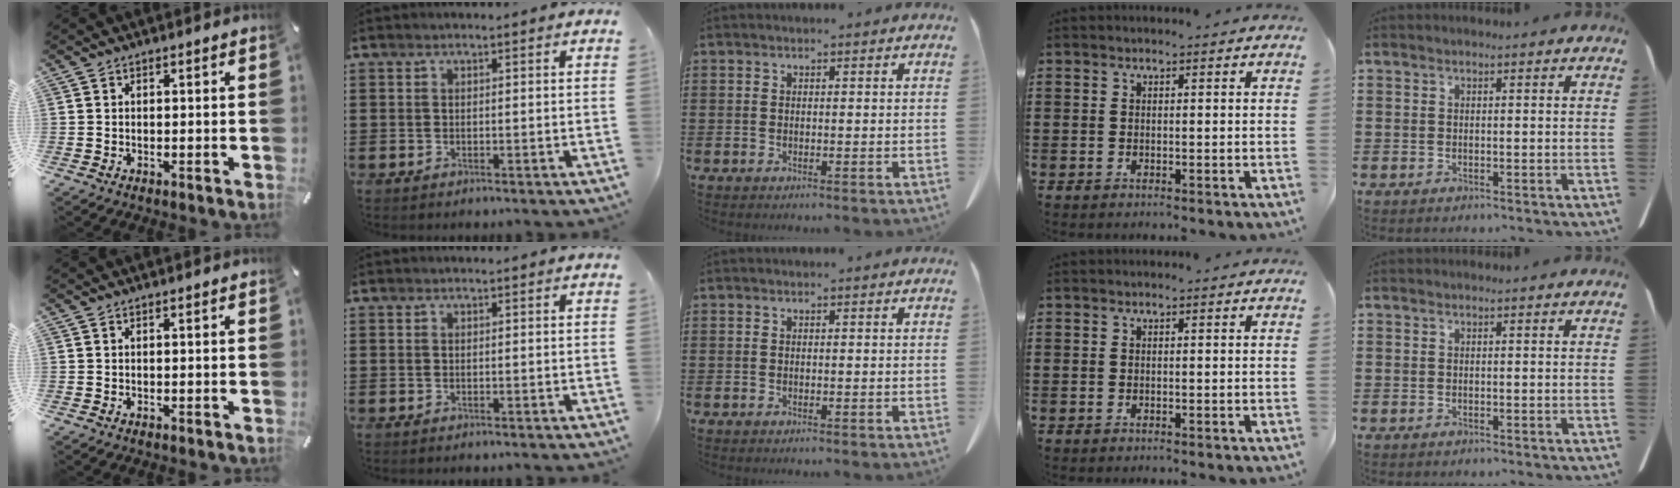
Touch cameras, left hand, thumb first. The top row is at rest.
{}